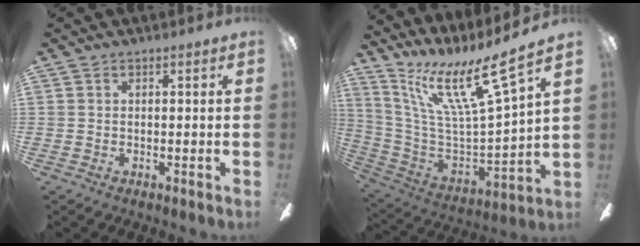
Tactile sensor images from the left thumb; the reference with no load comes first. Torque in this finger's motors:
{"motor_torque": [1.08, -0.87, -0.29, -0.32, 0.28]}